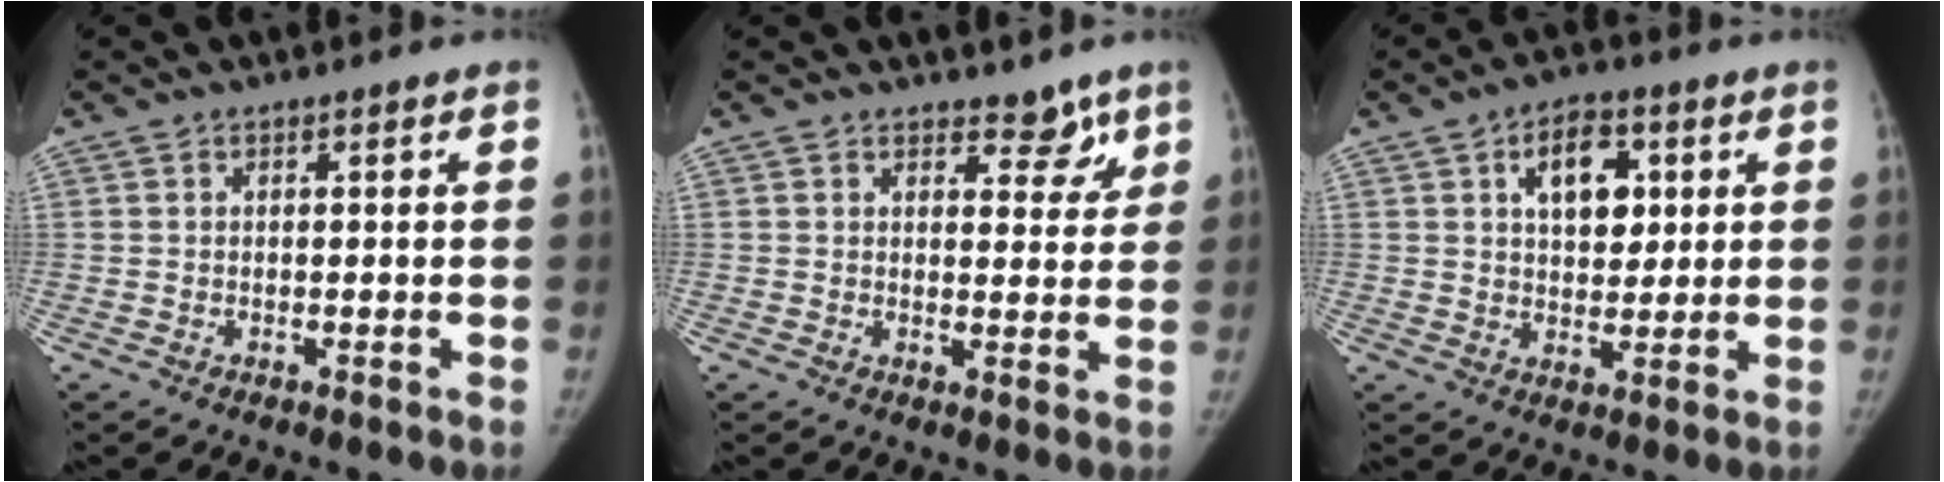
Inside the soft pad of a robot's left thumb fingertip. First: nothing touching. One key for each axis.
{"total": 4.3, "fx": 3.3, "fy": 2.3, "fz": 1.7, "tx": 0.013, "ty": -0.020, "tz": 0.043}
{"total": 9.7, "fx": 3.3, "fy": 6.1, "fz": 6.8, "tx": -0.066, "ty": -0.007, "tz": 0.051}